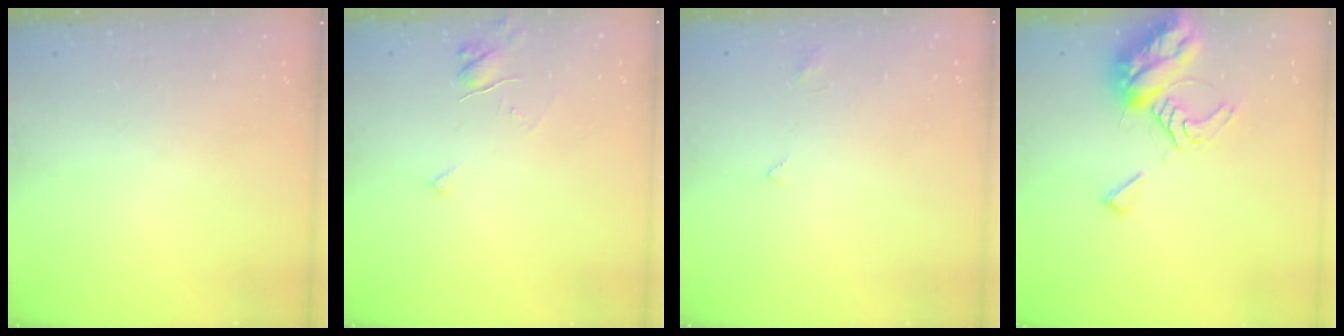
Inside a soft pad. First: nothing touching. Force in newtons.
{"total": 4.5, "press": 4.5, "slide": 0.4}
{"total": 2.5, "press": 2.4, "slide": 0.4}
{"total": 11.8, "press": 11.7, "slide": 1.1}